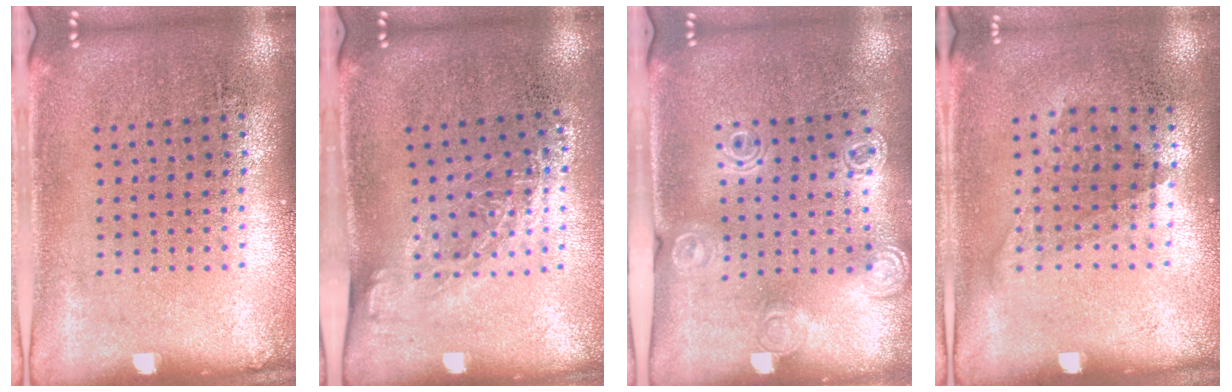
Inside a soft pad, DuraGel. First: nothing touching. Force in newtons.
{"total": 1.3, "press": 0.9, "slide": 0.9}
{"total": 1.4, "press": 1.4, "slide": 0.1}
{"total": 1.1, "press": 0.8, "slide": 0.7}